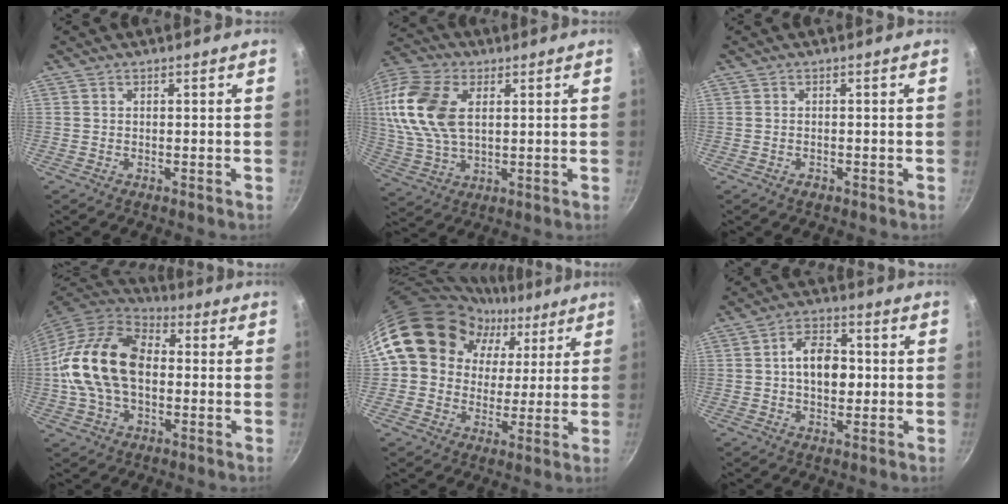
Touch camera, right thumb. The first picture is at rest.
{"total": 18.5, "force": [4.0, 11.6, 13.9], "torque": [-0.289, 0.008, 0.074]}
{"total": 1.1, "force": [-0.7, 0.6, 0.5], "torque": [-0.012, 0.003, -0.010]}
{"total": 20.0, "force": [-0.2, 13.2, 15.0], "torque": [-0.272, 0.035, -0.015]}
{"total": 18.0, "force": [6.6, 14.9, 7.7], "torque": [-0.100, 0.017, 0.107]}
{"total": 9.0, "force": [0.2, 5.9, 6.8], "torque": [-0.076, 0.015, -0.006]}